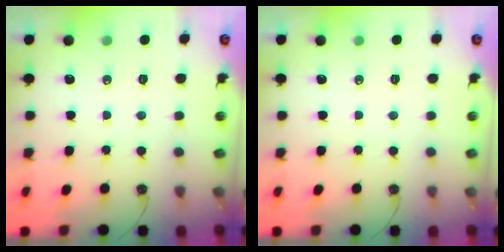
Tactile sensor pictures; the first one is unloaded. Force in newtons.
{"total": 0.0}